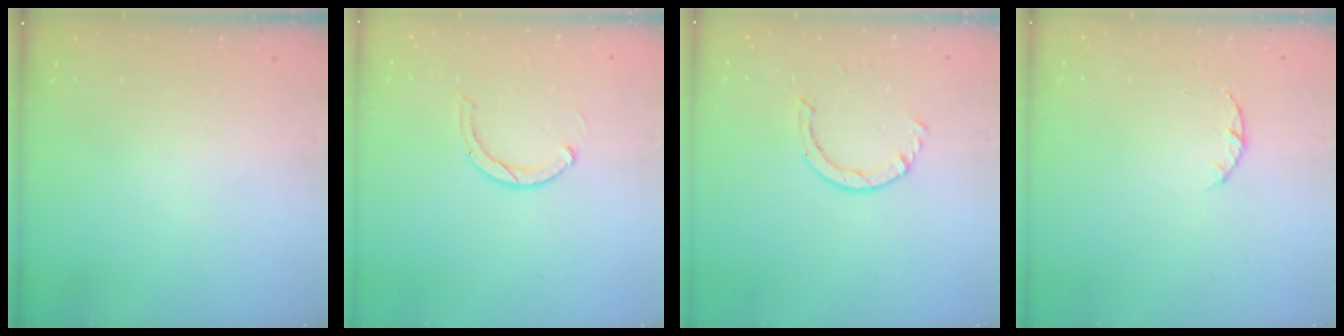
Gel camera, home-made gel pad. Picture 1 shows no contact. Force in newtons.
{"total": 2.9, "press": 2.9, "slide": 0.4}
{"total": 2.2, "press": 2.2, "slide": 0.4}
{"total": 1.4, "press": 1.3, "slide": 0.3}